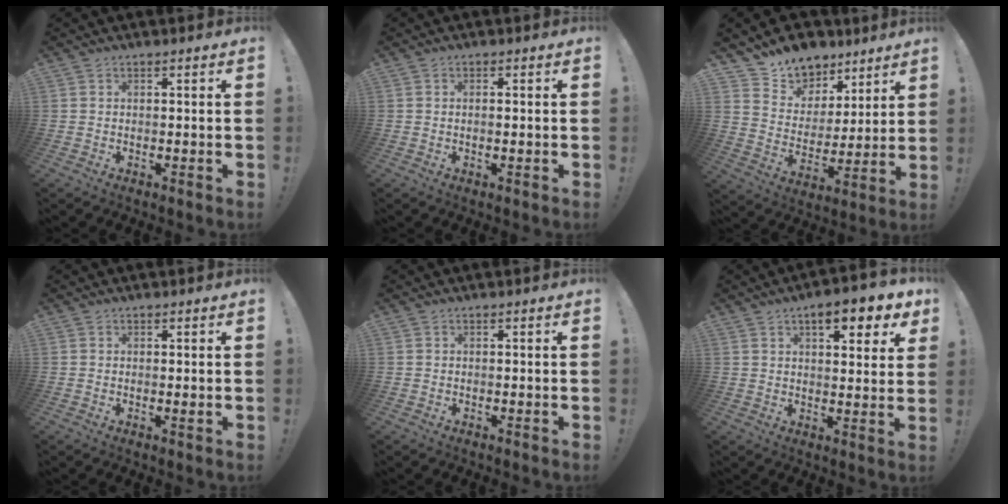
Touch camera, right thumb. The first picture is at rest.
{"total": 1.1, "force": [-0.3, 0.2, 1.0], "torque": [-0.013, -0.001, -0.006]}
{"total": 10.6, "force": [8.5, 6.2, 0.7], "torque": [-0.027, -0.072, 0.165]}
{"total": 0.7, "force": [0.3, 0.3, 0.6], "torque": [0.002, -0.005, 0.002]}
{"total": 0.0}
{"total": 9.3, "force": [5.3, 3.1, 7.0], "torque": [-0.088, -0.025, 0.086]}